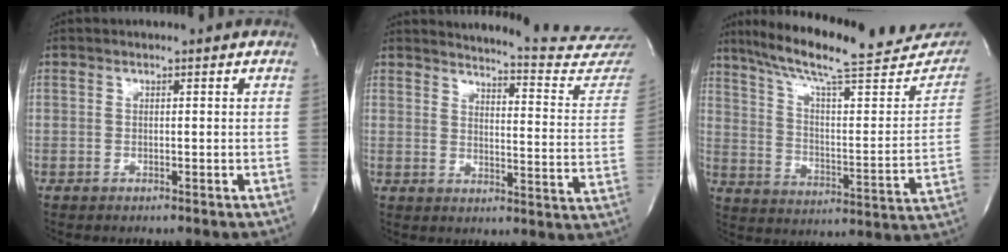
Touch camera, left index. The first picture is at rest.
{"total": 19.4, "force": [19.2, -0.2, 3.2], "torque": [-0.037, -0.142, 0.207]}
{"total": 27.4, "force": [22.8, 4.9, 14.5], "torque": [-0.226, -0.018, 0.309]}